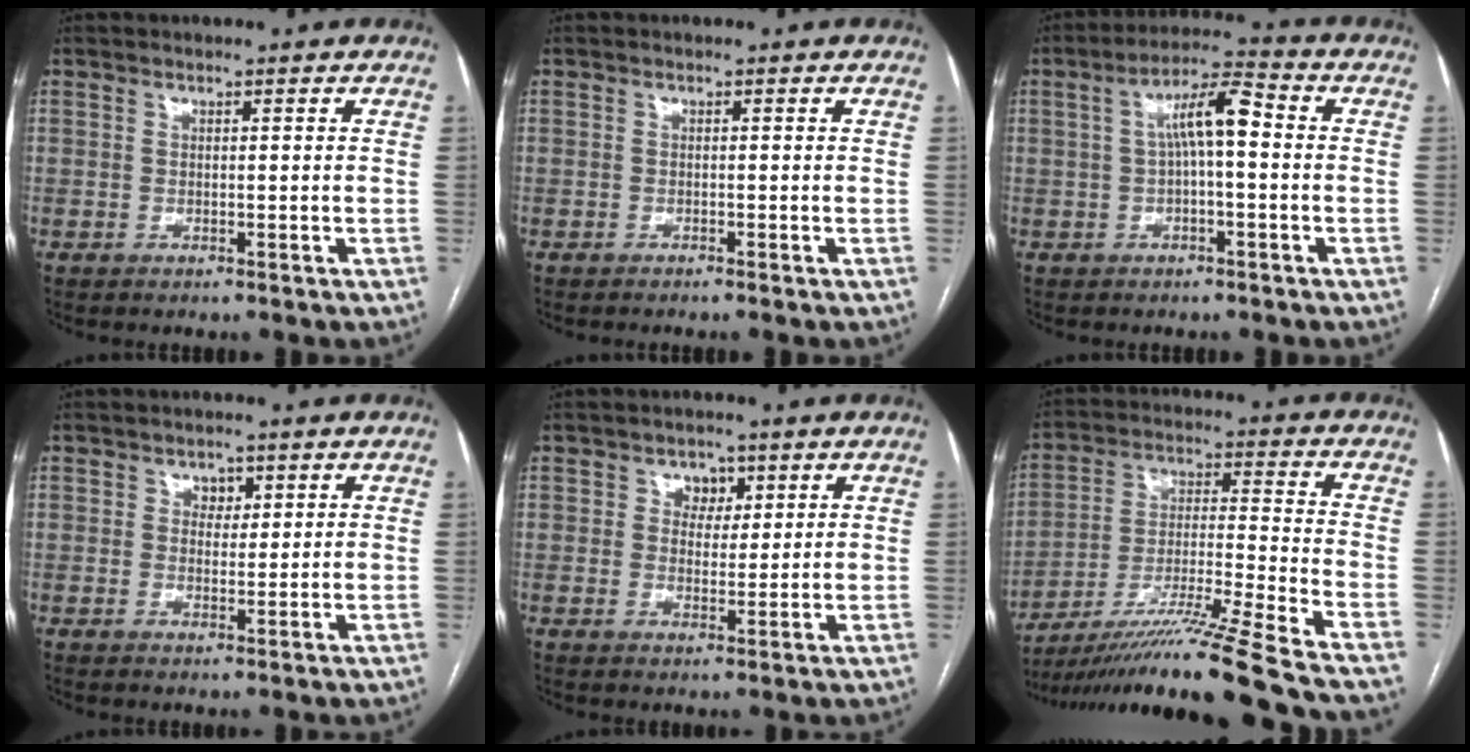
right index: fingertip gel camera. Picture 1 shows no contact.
{"total": 0.7, "force": [-0.6, -0.3, 0.3], "torque": [-0.004, 0.002, -0.013]}
{"total": 7.4, "force": [0.5, 1.5, 7.2], "torque": [-0.128, 0.030, 0.006]}
{"total": 2.2, "force": [1.0, 1.6, 1.0], "torque": [-0.011, 0.001, 0.014]}
{"total": 3.4, "force": [1.5, 2.7, 1.5], "torque": [-0.016, 0.006, 0.023]}
{"total": 19.5, "force": [-16.0, -3.2, 10.5], "torque": [-0.181, -0.021, -0.279]}